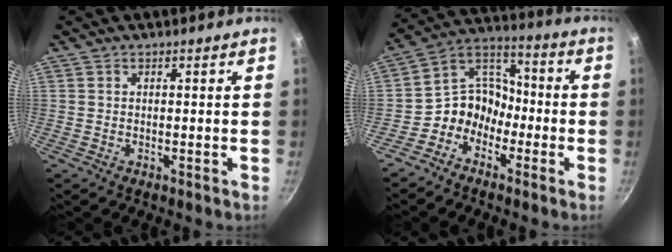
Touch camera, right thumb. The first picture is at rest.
{"total": 9.8, "force": [-4.3, 8.0, 3.8], "torque": [-0.030, 0.074, -0.095]}